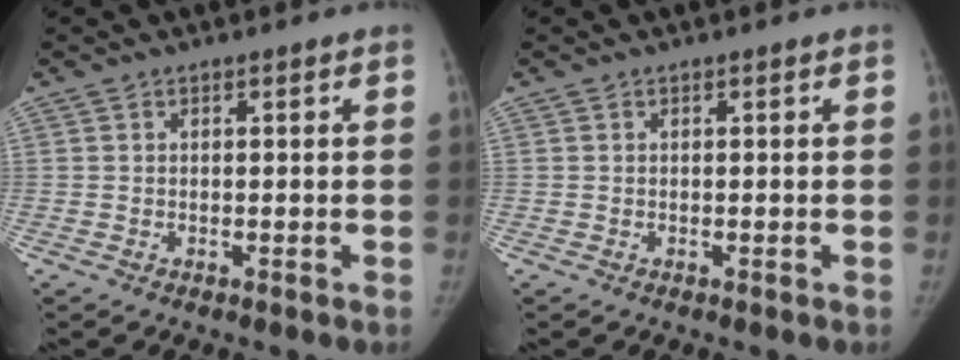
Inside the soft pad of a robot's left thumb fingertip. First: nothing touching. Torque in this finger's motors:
{"motor_torque": [0.00, 0.00, 0.21, -0.20, 0.01]}